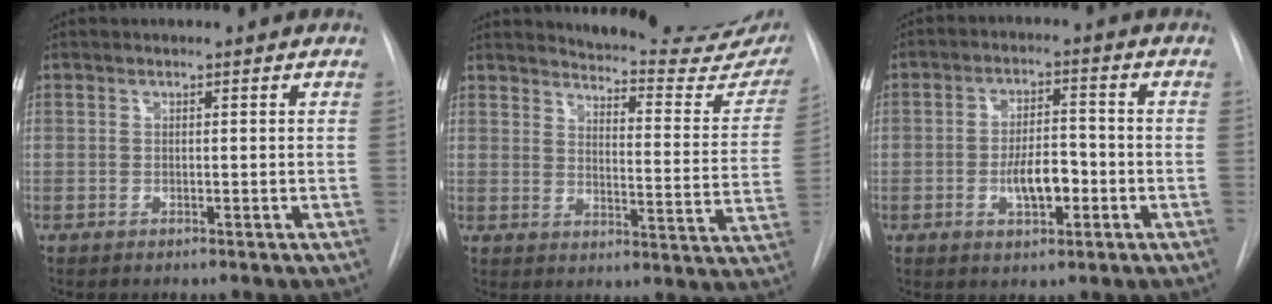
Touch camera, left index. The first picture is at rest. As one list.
[{"total": 20.1, "force": [19.1, 3.0, 5.3], "torque": [-0.054, -0.103, 0.213]}, {"total": 6.2, "force": [-1.9, 2.6, 5.3], "torque": [-0.094, 0.007, -0.028]}]